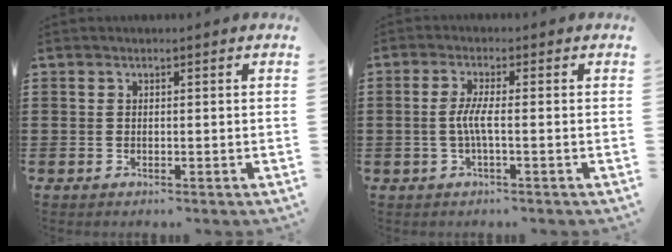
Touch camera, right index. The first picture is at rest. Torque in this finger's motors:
{"motor_torque": [0.65, 0.42, 0.31, 0.09]}